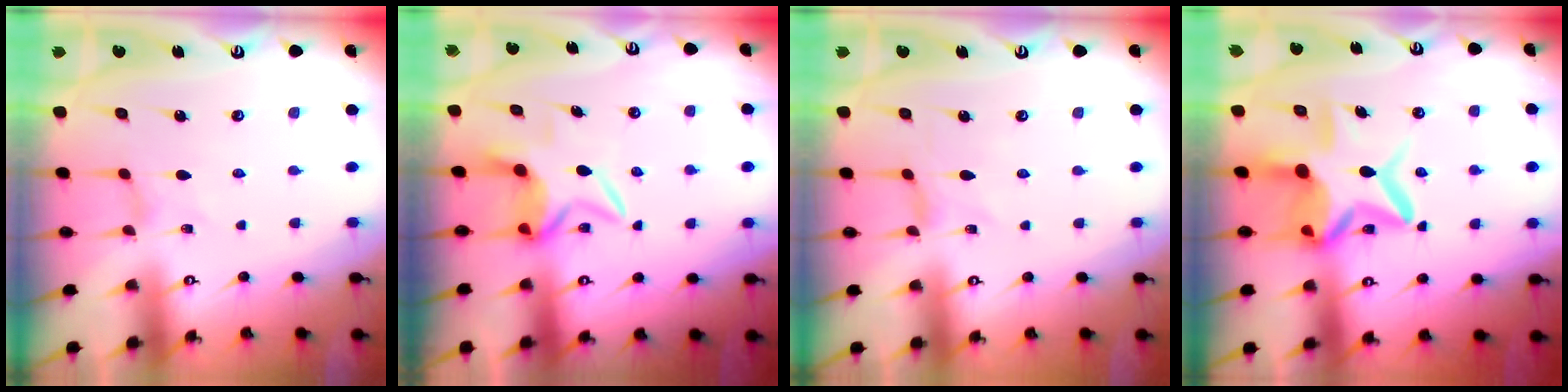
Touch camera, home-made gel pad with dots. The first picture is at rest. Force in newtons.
{"total": 6.4, "press": 6.4, "slide": 0.9}
{"total": 0.0}
{"total": 14.1, "press": 14.0, "slide": 1.6}